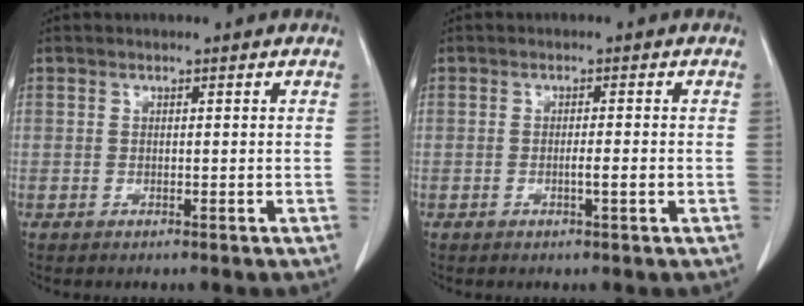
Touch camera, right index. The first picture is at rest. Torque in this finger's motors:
{"motor_torque": [0.30, -0.28, 0.05, 0.04]}